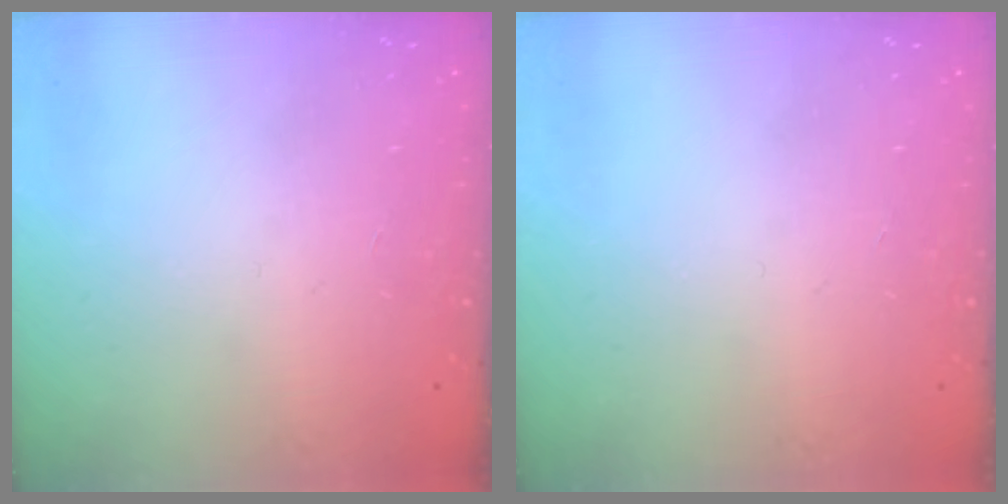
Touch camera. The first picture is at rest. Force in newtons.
{"total": 0.0}